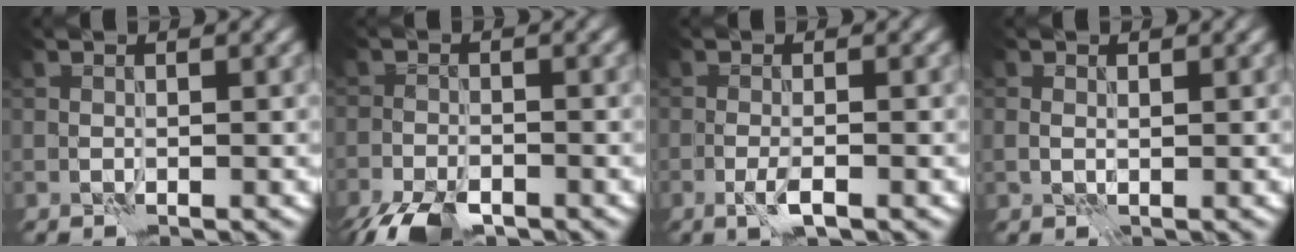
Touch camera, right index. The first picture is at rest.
{"total": 5.7, "force": [-4.3, 2.2, 2.9], "torque": [-0.051, -0.028, -0.083]}
{"total": 1.8, "force": [-0.9, 0.3, 1.6], "torque": [-0.033, 0.001, -0.020]}
{"total": 0.6, "force": [0.2, 0.4, 0.3], "torque": [-0.006, -0.003, 0.005]}